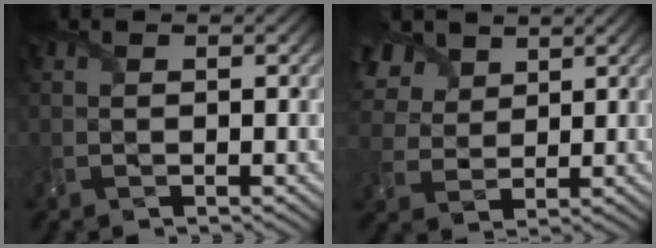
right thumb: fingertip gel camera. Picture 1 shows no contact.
{"total": 8.1, "force": [4.6, 5.1, 4.2], "torque": [-0.137, 0.019, 0.086]}